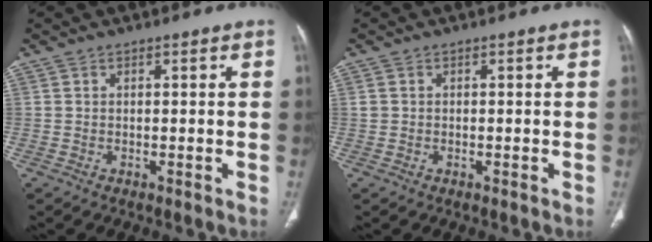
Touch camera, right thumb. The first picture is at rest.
{"total": 0.8, "force": [0.0, 0.7, 0.3], "torque": [-0.004, 0.002, 0.001]}